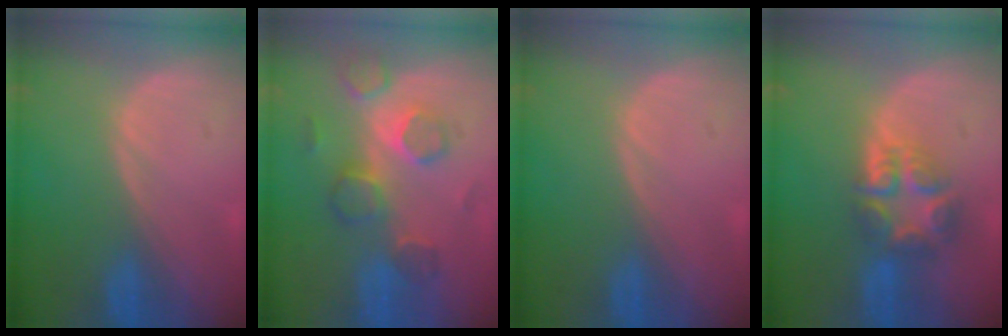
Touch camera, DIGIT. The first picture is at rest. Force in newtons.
{"total": 7.8, "press": 7.4, "slide": 2.4}
{"total": 0.0}
{"total": 7.7, "press": 6.7, "slide": 3.8}